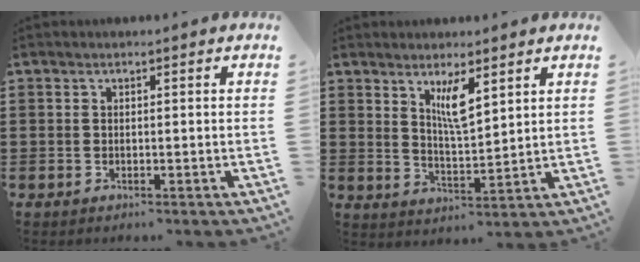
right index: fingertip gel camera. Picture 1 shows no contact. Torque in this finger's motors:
{"motor_torque": [0.77, 0.62, 0.26, 0.14]}